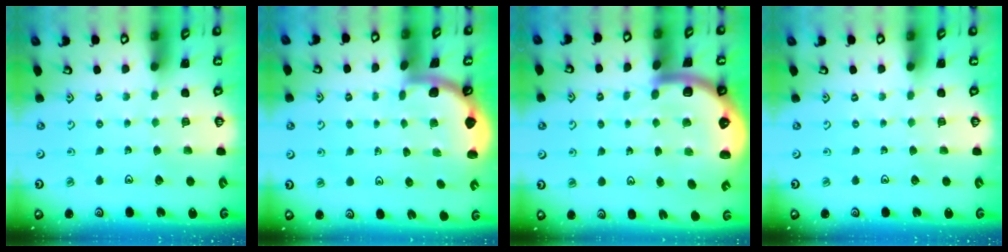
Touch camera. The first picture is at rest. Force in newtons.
{"total": 1.7, "press": 1.7, "slide": 0.1}
{"total": 7.6, "press": 7.4, "slide": 1.8}
{"total": 0.0}